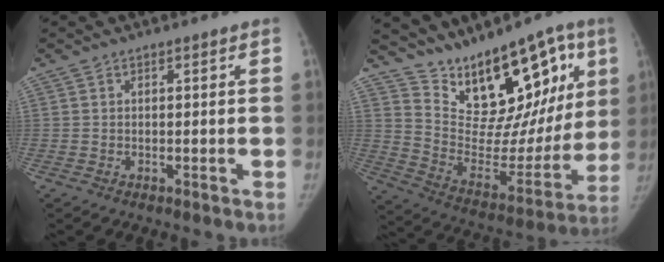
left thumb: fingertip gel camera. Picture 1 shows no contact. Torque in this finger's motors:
{"motor_torque": [0.62, 0.61, 1.44, -1.33, 0.10]}